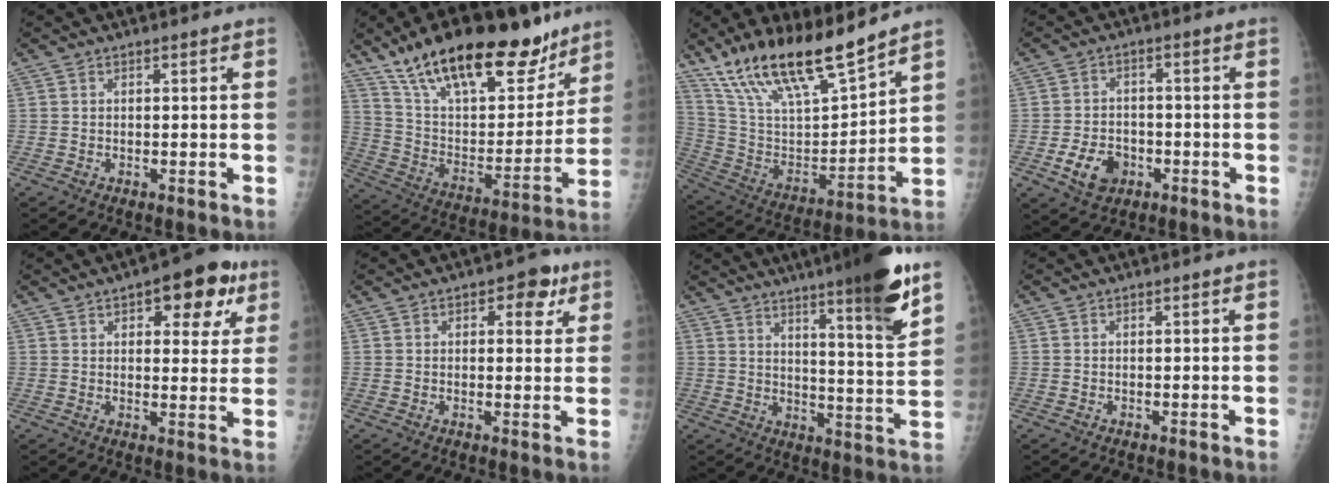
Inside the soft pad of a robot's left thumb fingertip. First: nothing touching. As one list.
[{"total": 28.3, "force": [20.0, 11.1, 16.7], "torque": [-0.232, -0.059, 0.331]}, {"total": 20.4, "force": [16.1, 4.6, 11.7], "torque": [-0.188, -0.070, 0.306]}, {"total": 7.3, "force": [-2.9, 5.4, 4.0], "torque": [-0.054, 0.013, -0.046]}, {"total": 11.5, "force": [5.7, 5.5, 8.4], "torque": [-0.063, -0.011, 0.067]}, {"total": 5.5, "force": [2.6, 3.1, 3.7], "torque": [-0.017, -0.005, 0.025]}, {"total": 16.7, "force": [10.7, 1.3, 12.8], "torque": [-0.167, -0.061, 0.155]}, {"total": 0.0}]